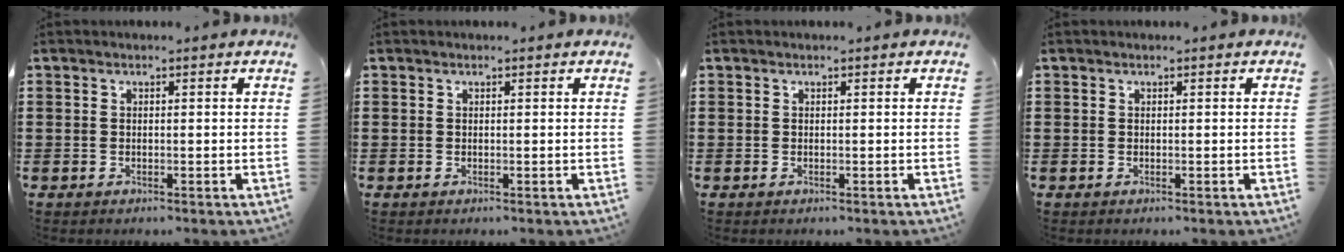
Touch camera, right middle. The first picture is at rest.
{"total": 0.0}
{"total": 0.0}
{"total": 0.0}